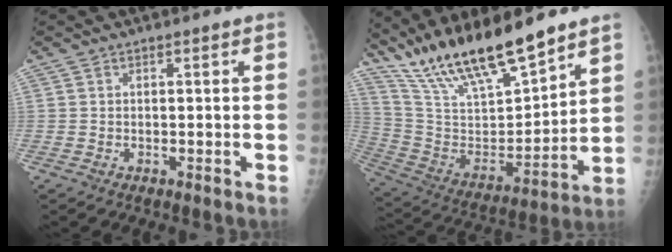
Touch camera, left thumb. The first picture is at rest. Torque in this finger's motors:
{"motor_torque": [0.82, 0.76, 1.40, -1.37, 0.30]}